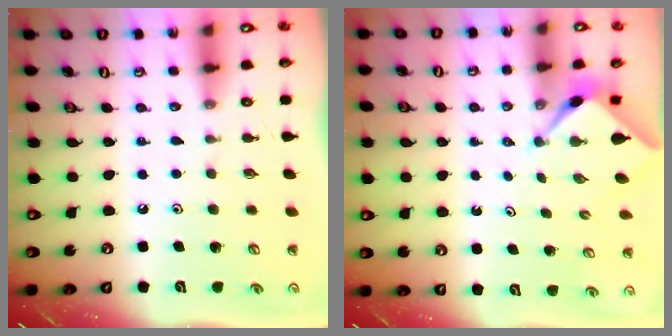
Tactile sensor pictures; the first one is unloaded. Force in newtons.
{"total": 2.3, "press": 2.3, "slide": 0.2}